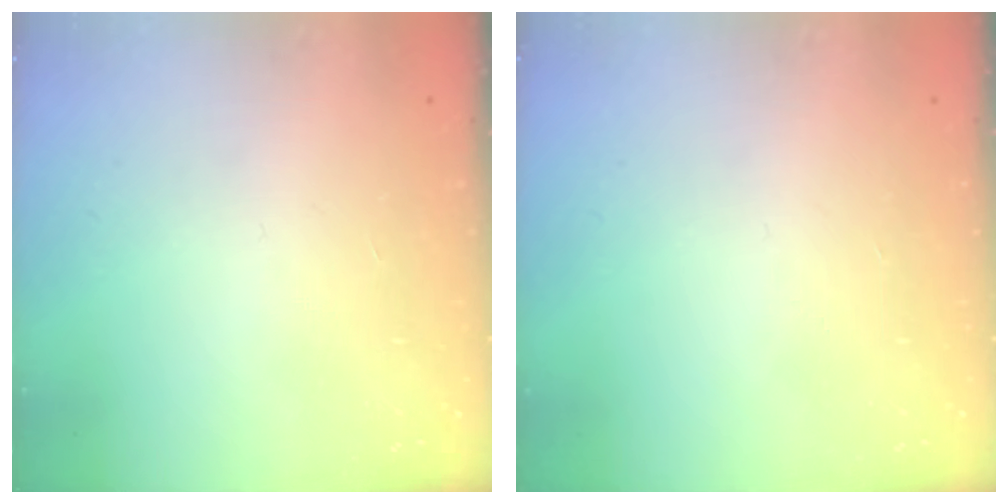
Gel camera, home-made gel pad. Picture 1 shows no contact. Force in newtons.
{"total": 0.0}